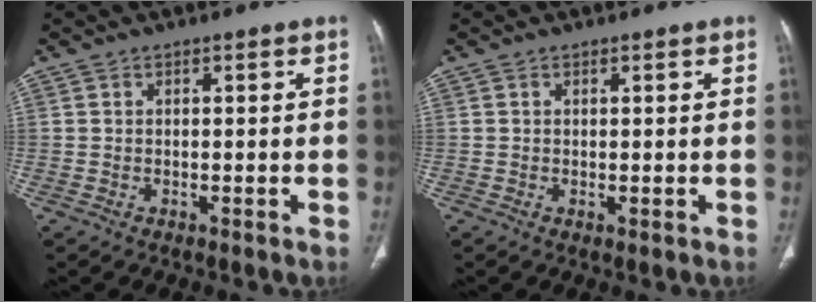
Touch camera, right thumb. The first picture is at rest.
{"total": 0.5, "force": [0.0, 0.1, 0.5], "torque": [-0.013, -0.005, 0.002]}